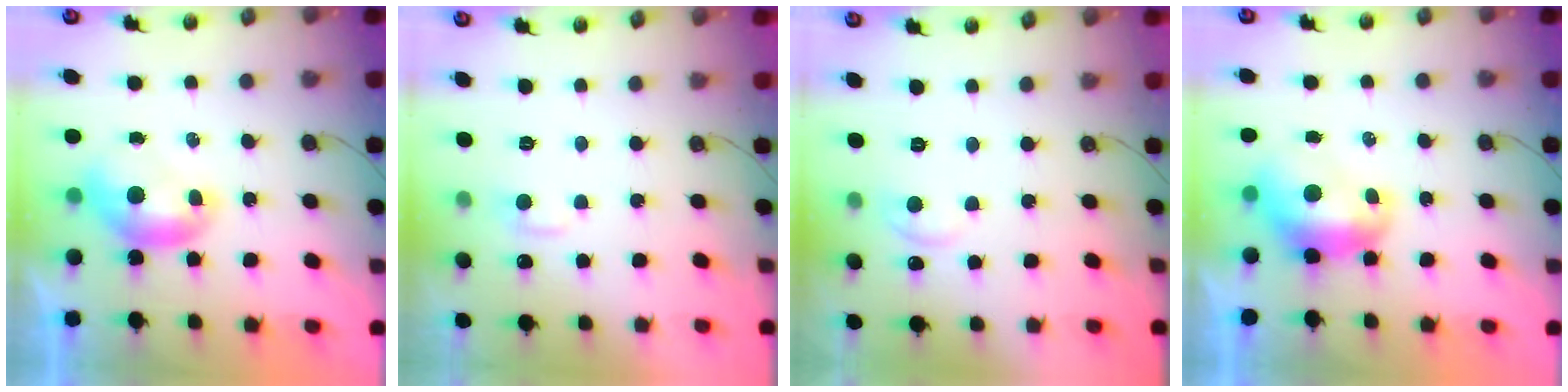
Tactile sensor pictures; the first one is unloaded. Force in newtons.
{"total": 1.8, "press": 1.7, "slide": 0.6}
{"total": 0.8, "press": 0.3, "slide": 0.7}
{"total": 1.6, "press": 1.4, "slide": 0.7}